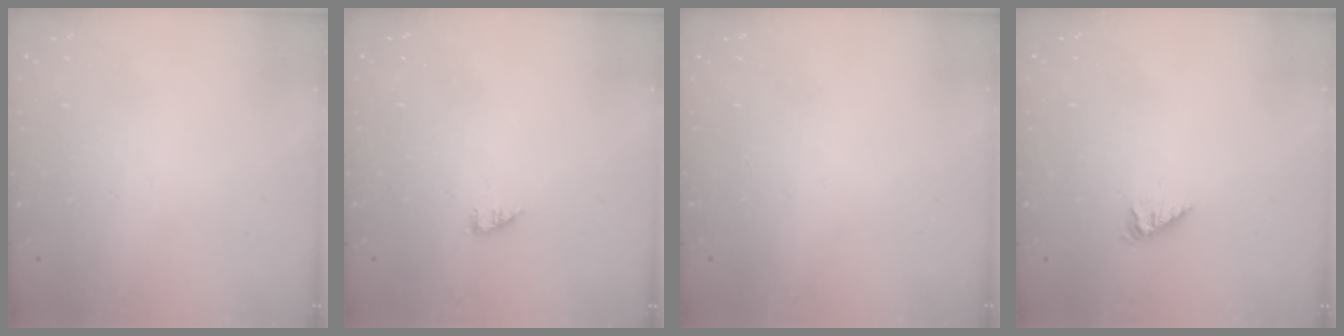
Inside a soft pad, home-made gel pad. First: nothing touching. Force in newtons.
{"total": 1.3, "press": 1.3, "slide": 0.2}
{"total": 0.0}
{"total": 1.8, "press": 1.7, "slide": 0.3}